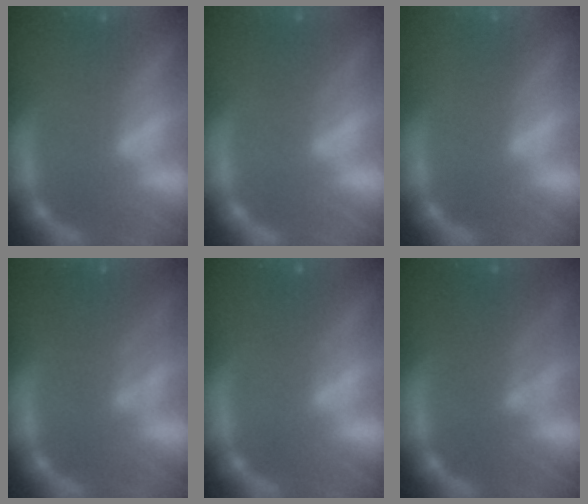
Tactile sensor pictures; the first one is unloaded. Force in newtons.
{"total": 2.4}
{"total": 0.0}
{"total": 4.0}
{"total": 1.9}
{"total": 4.5}